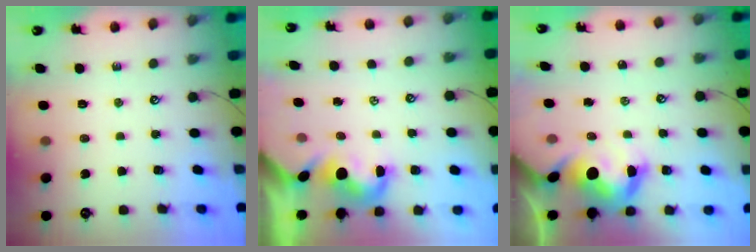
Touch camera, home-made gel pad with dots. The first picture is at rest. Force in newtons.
{"total": 1.7, "press": 1.4, "slide": 1.0}
{"total": 9.7, "press": 9.7, "slide": 1.0}